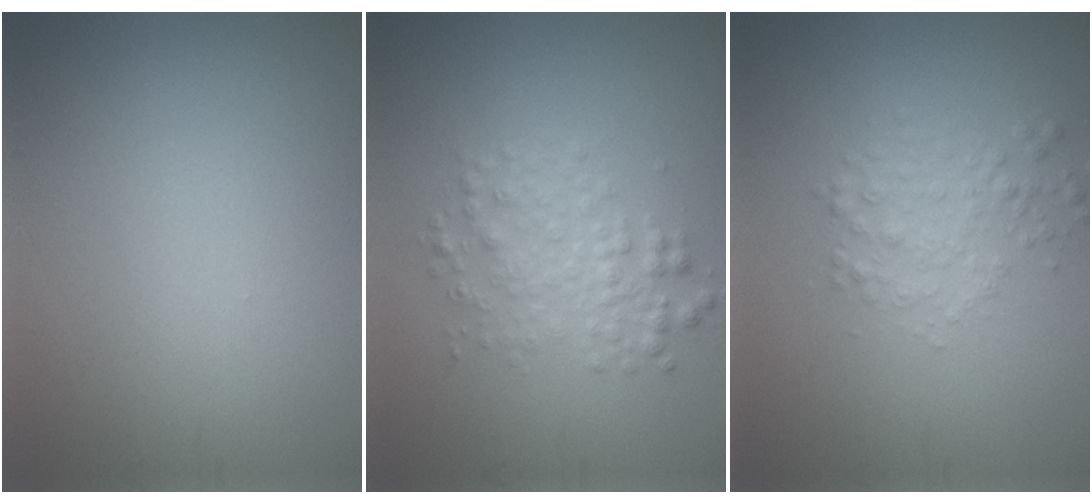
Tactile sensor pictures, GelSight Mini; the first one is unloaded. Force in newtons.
{"total": 3.1, "press": 3.1, "slide": 0.0}
{"total": 2.4, "press": 2.4, "slide": 0.1}